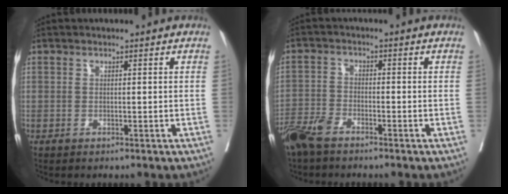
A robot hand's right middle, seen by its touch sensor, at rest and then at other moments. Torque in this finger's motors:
{"motor_torque": [0.00, -0.35, -0.04, 0.00]}